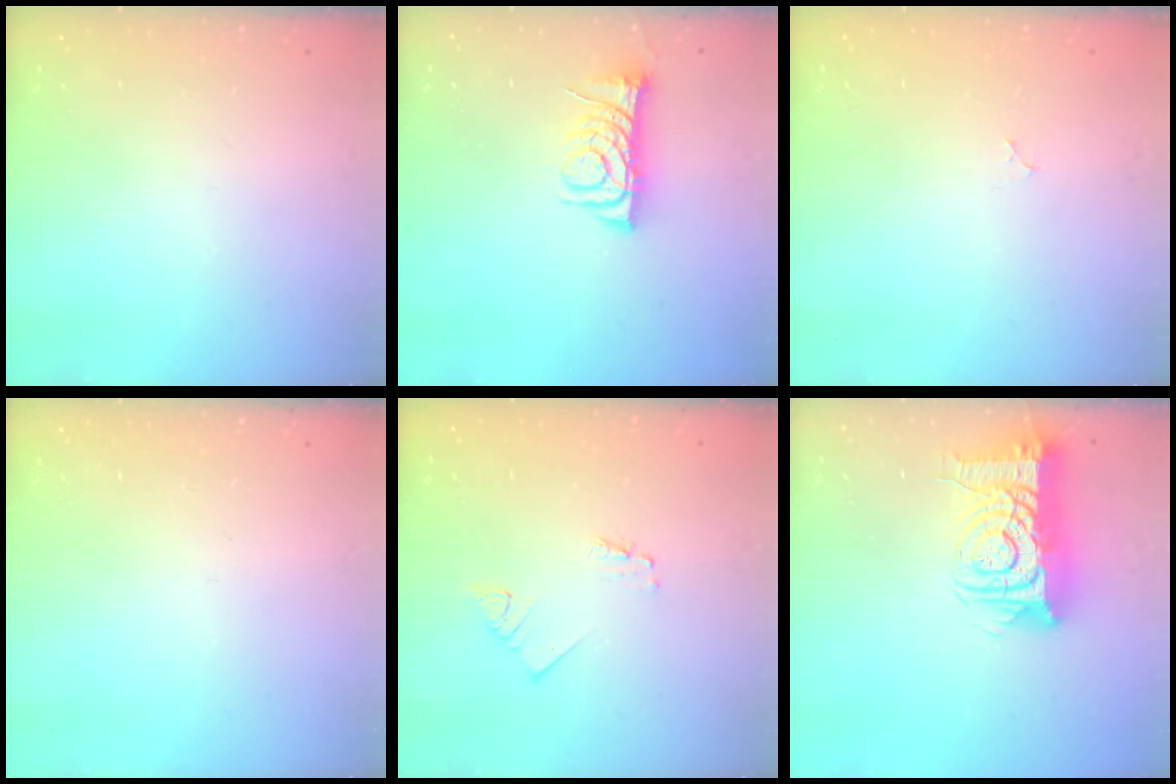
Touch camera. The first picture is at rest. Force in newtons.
{"total": 8.0, "press": 7.9, "slide": 1.1}
{"total": 2.3, "press": 2.3, "slide": 0.2}
{"total": 0.0}
{"total": 1.2, "press": 1.2, "slide": 0.1}
{"total": 15.4, "press": 15.4, "slide": 1.3}